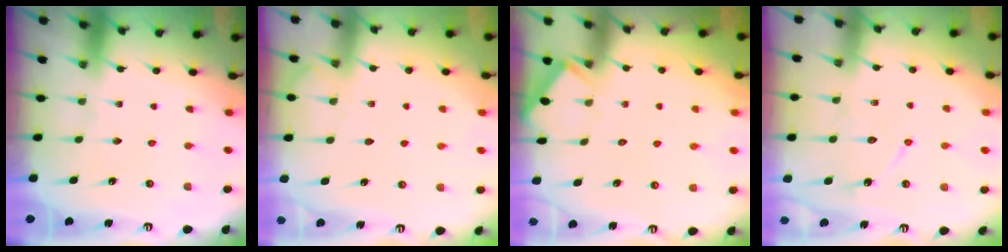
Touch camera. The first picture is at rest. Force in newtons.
{"total": 5.5, "press": 5.5, "slide": 0.6}
{"total": 3.2, "press": 3.1, "slide": 0.4}
{"total": 8.8, "press": 8.8, "slide": 0.7}